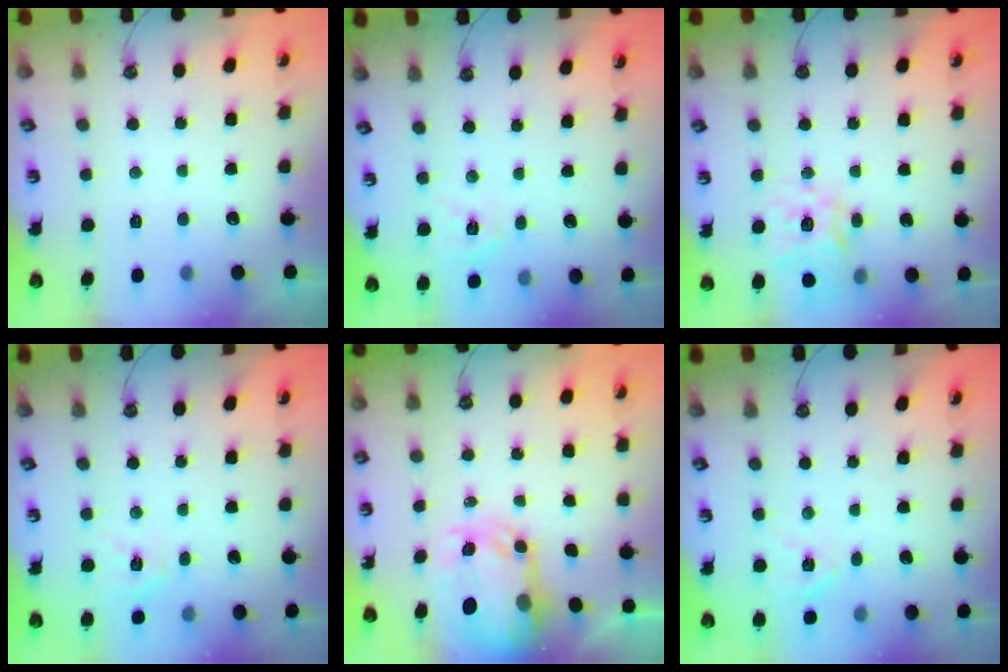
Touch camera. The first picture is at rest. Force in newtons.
{"total": 7.1, "press": 7.1, "slide": 0.7}
{"total": 14.7, "press": 14.6, "slide": 1.3}
{"total": 6.6, "press": 6.5, "slide": 0.7}
{"total": 6.5, "press": 6.5, "slide": 0.7}
{"total": 5.8, "press": 5.8, "slide": 0.7}